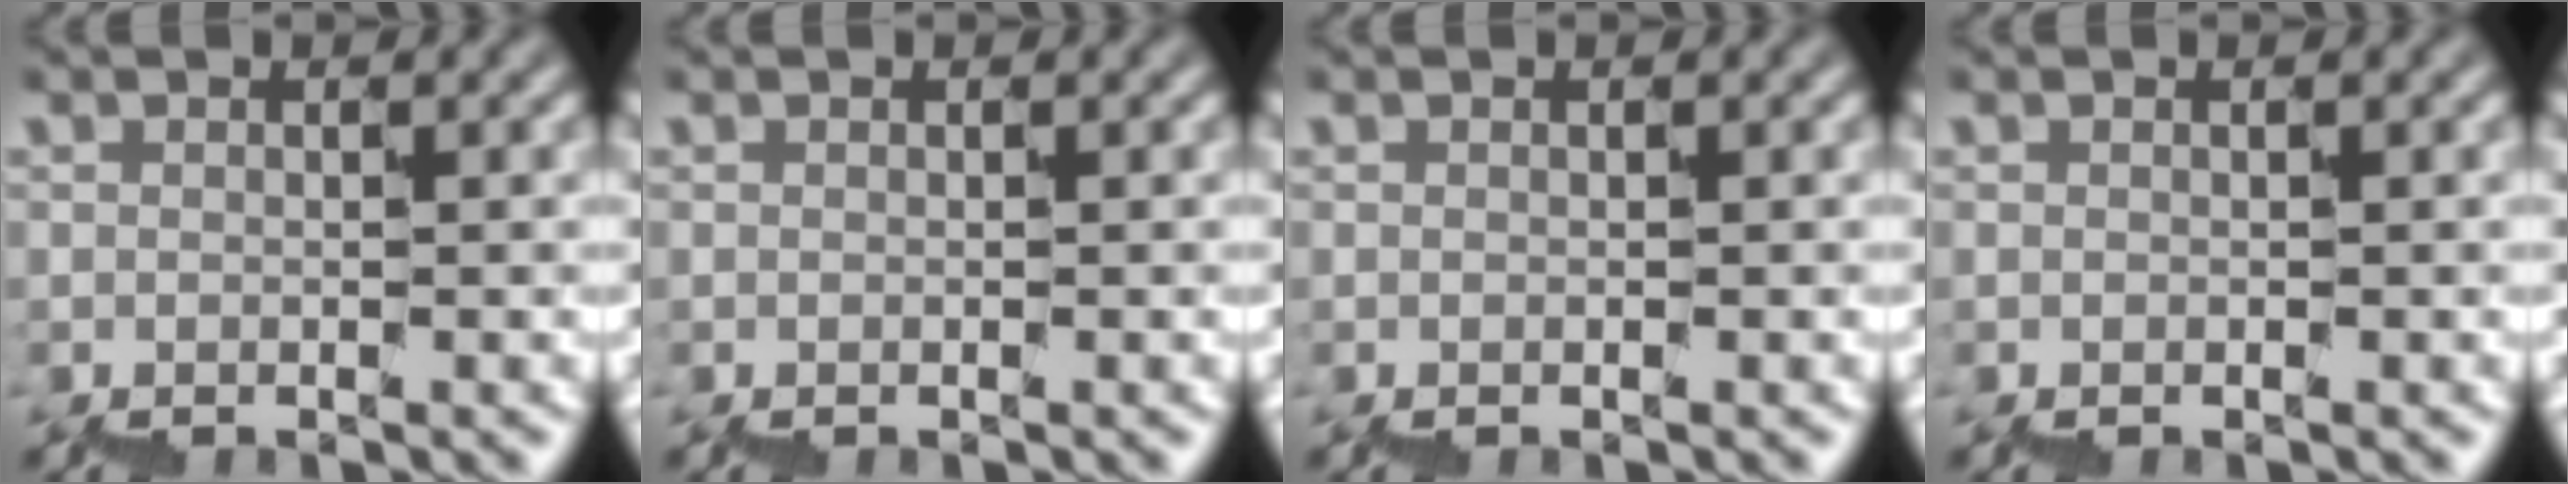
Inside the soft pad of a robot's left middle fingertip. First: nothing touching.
{"total": 0.0}
{"total": 0.0}
{"total": 0.0}